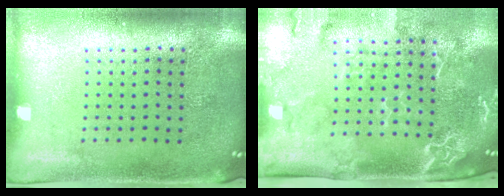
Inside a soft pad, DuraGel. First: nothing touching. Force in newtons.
{"total": 2.9, "press": 2.4, "slide": 1.7}